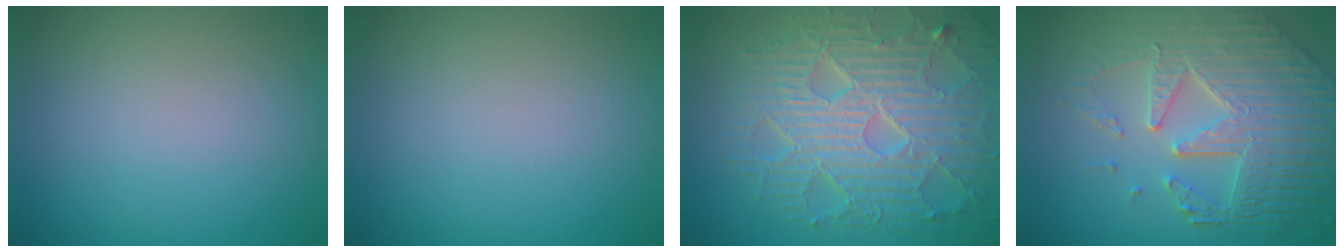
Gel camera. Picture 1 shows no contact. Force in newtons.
{"total": 0.0}
{"total": 9.0, "press": 6.4, "slide": 6.3}
{"total": 8.8, "press": 6.1, "slide": 6.4}